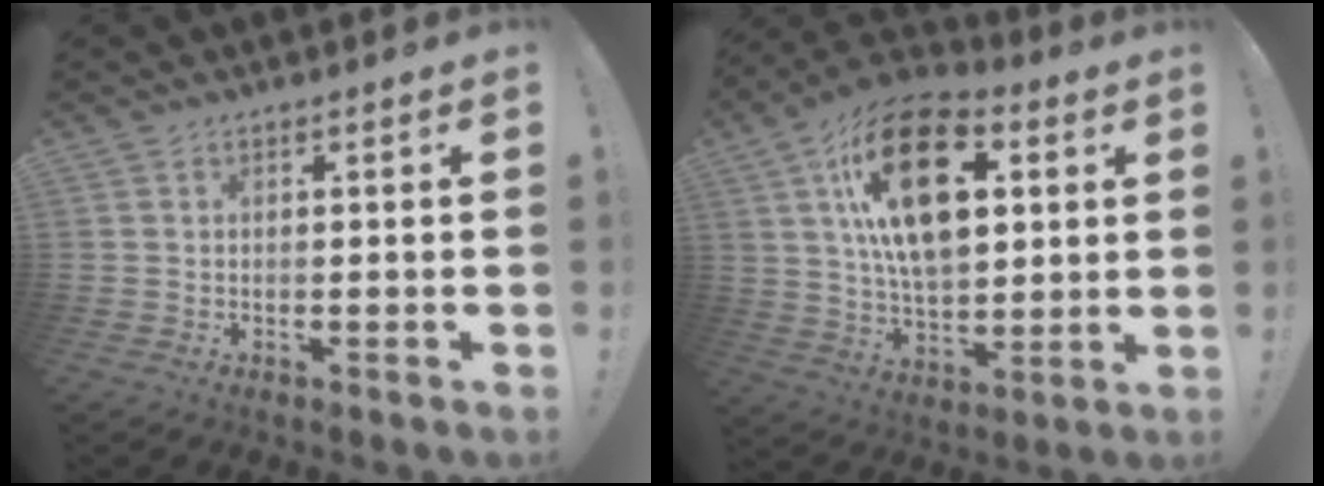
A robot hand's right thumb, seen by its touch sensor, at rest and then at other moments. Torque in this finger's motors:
{"motor_torque": [1.08, 3.93, 1.50, 1.27, 0.56]}